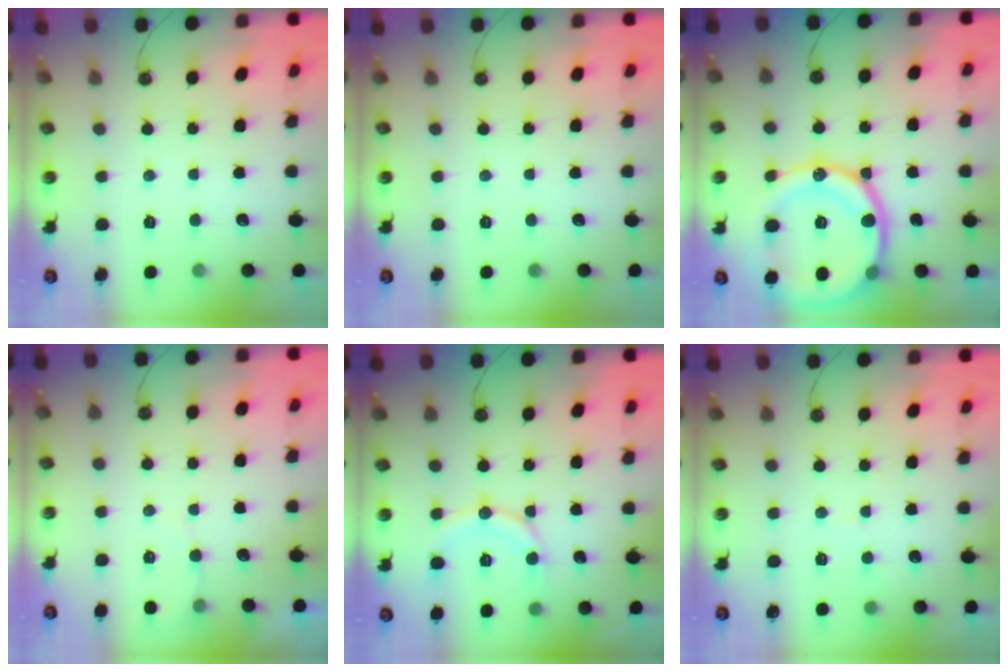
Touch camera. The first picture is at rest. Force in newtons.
{"total": 0.0}
{"total": 25.1, "press": 24.8, "slide": 3.2}
{"total": 2.8, "press": 2.8, "slide": 0.3}
{"total": 11.4, "press": 11.3, "slide": 1.2}
{"total": 3.3, "press": 3.3, "slide": 0.3}